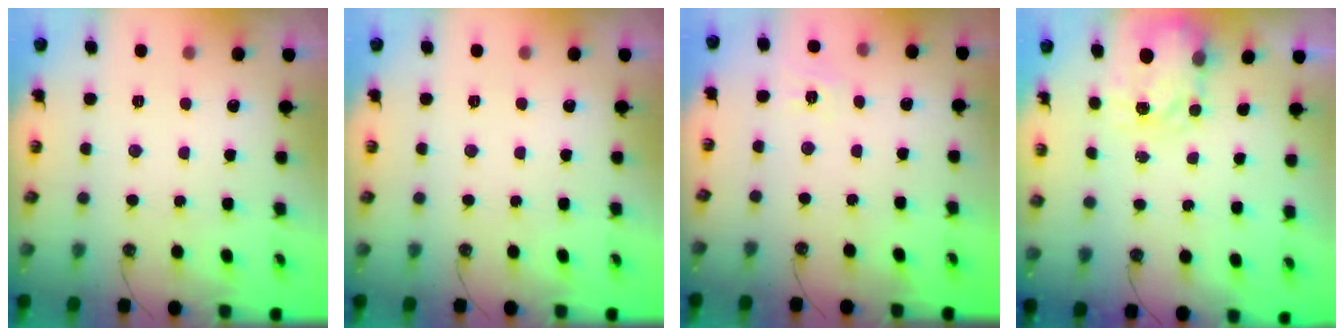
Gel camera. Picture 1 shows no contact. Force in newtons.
{"total": 0.0}
{"total": 3.0, "press": 3.0, "slide": 0.1}
{"total": 3.7, "press": 3.7, "slide": 0.5}